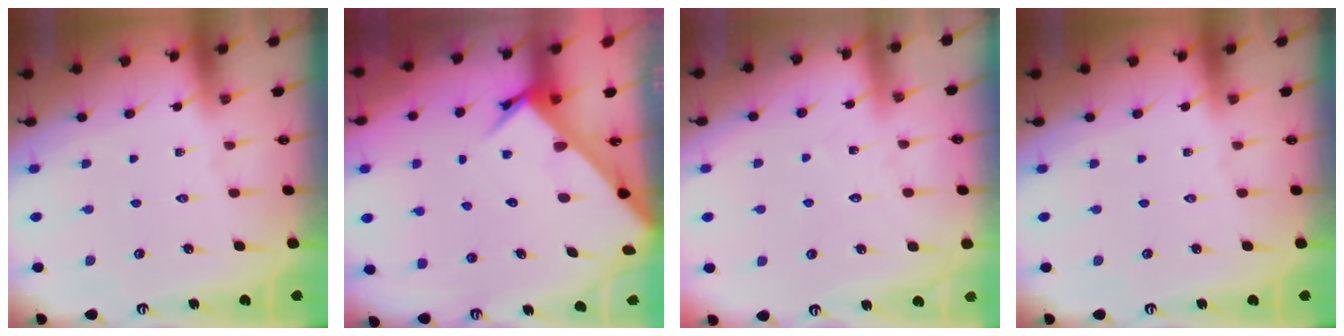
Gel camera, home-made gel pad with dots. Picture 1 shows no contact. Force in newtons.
{"total": 4.6, "press": 4.6, "slide": 0.3}
{"total": 5.9, "press": 5.9, "slide": 0.6}
{"total": 0.0}